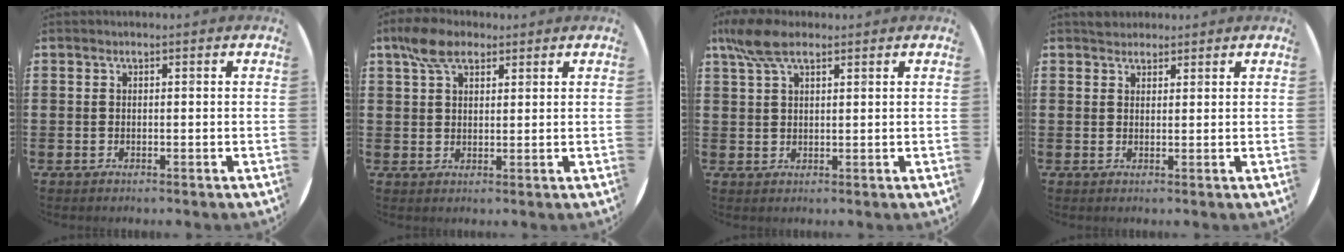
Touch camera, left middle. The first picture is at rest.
{"total": 5.2, "force": [3.6, 2.8, 2.6], "torque": [-0.052, 0.007, 0.065]}
{"total": 5.3, "force": [3.5, 2.1, 3.4], "torque": [-0.067, 0.001, 0.063]}
{"total": 1.8, "force": [1.7, 0.6, -0.2], "torque": [0.010, 0.002, 0.032]}